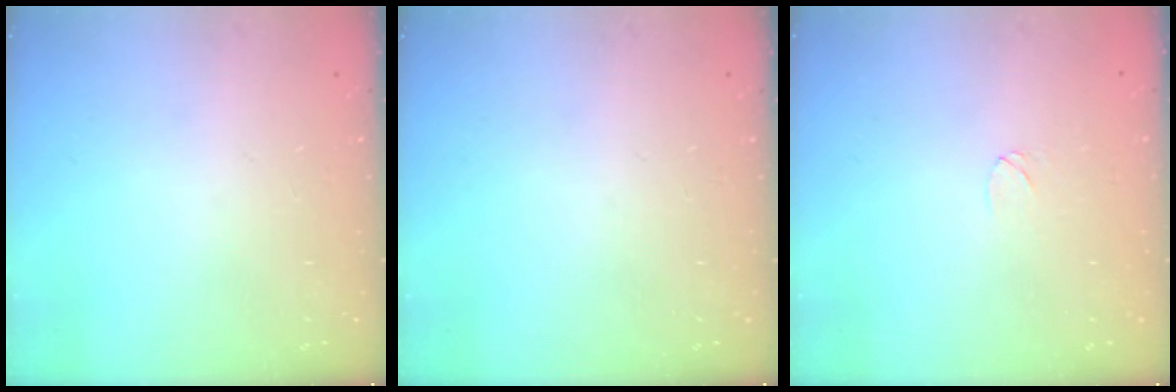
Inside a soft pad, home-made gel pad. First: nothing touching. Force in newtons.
{"total": 0.0}
{"total": 3.6, "press": 3.6, "slide": 0.3}